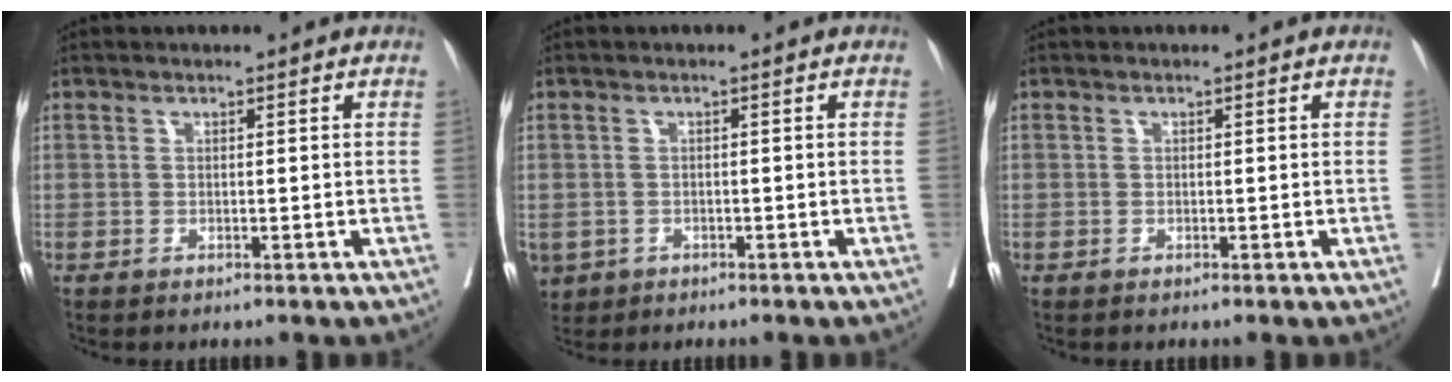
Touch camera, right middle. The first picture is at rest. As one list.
[{"total": 4.9, "force": [-2.5, 4.0, 1.5], "torque": [-0.037, -0.002, -0.037]}, {"total": 0.0}]